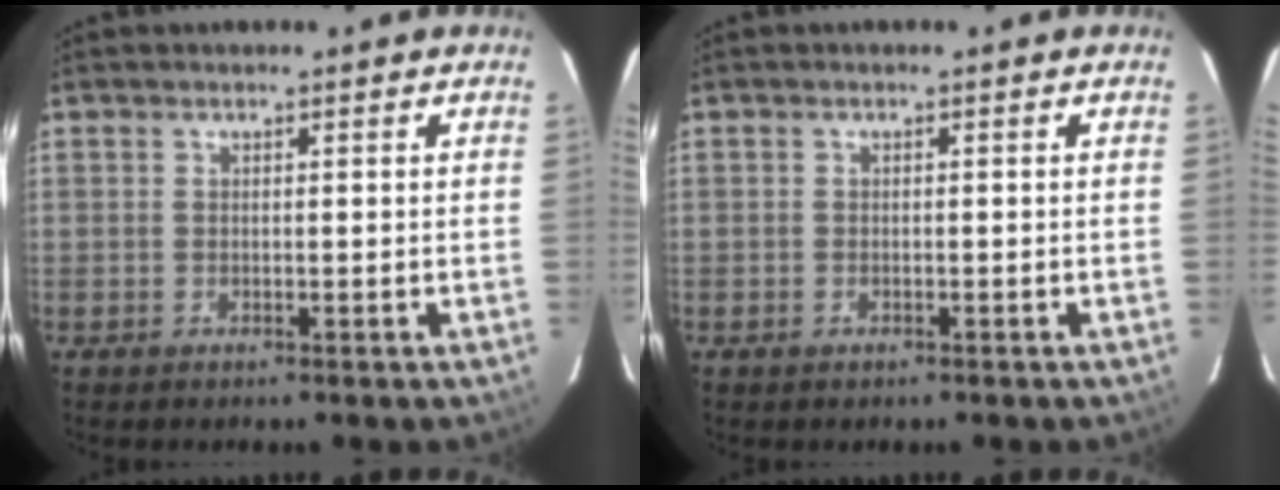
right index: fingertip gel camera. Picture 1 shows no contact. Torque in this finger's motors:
{"motor_torque": [0.01, -0.09, -0.09, -0.07]}